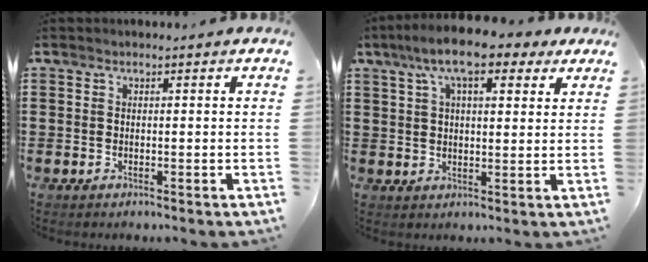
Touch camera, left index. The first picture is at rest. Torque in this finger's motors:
{"motor_torque": [2.14, 0.00, 1.05, 0.21]}